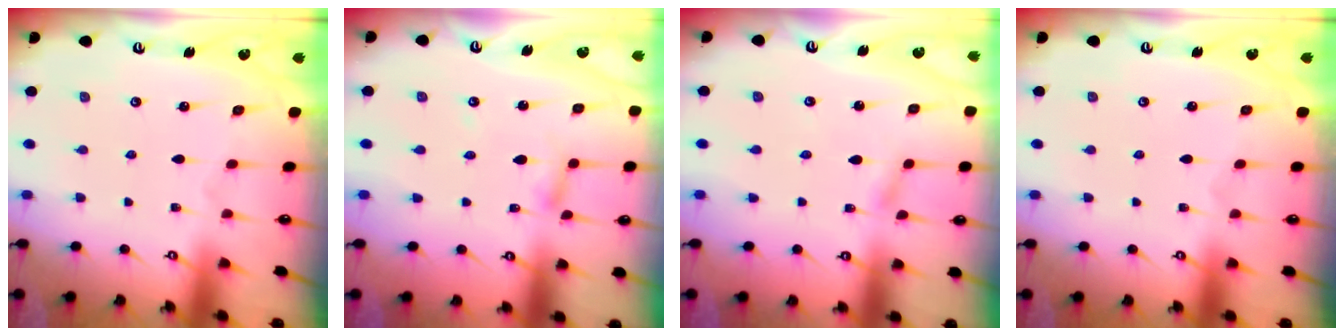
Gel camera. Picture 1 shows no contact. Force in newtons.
{"total": 2.7, "press": 2.7, "slide": 0.3}
{"total": 1.6, "press": 1.6, "slide": 0.2}
{"total": 0.0}